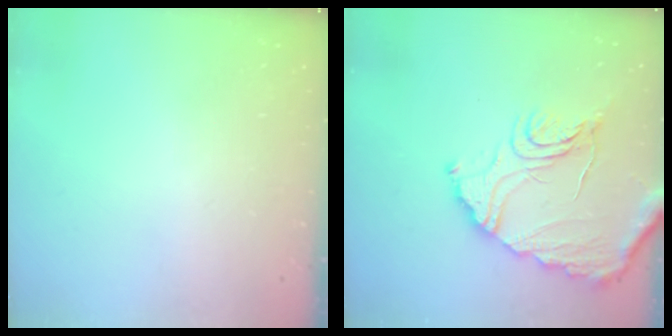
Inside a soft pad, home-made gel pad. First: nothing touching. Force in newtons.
{"total": 15.1, "press": 15.0, "slide": 1.7}